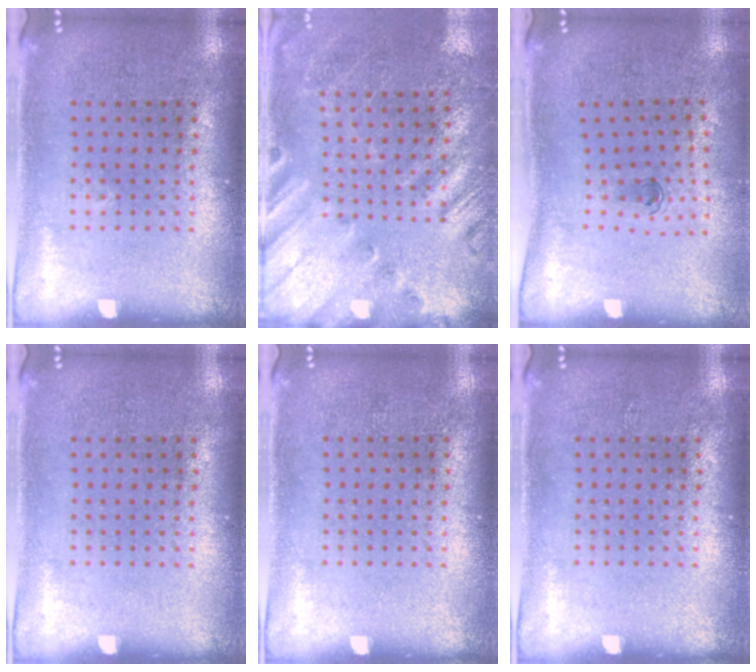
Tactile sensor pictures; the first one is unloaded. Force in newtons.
{"total": 2.4, "press": 2.0, "slide": 1.3}
{"total": 0.7, "press": 0.4, "slide": 0.6}
{"total": 0.0}
{"total": 0.0}
{"total": 0.0}